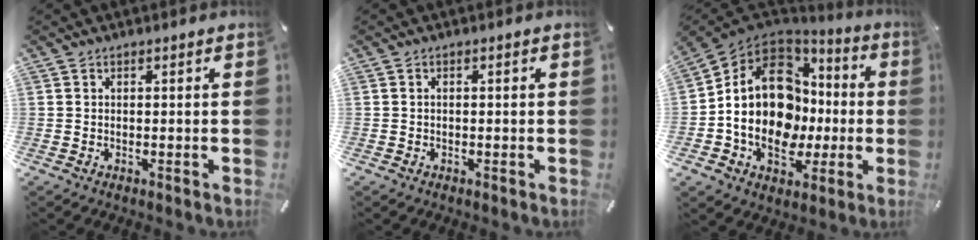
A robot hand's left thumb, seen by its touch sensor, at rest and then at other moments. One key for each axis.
{"total": 0.6, "fx": -0.2, "fy": 0.4, "fz": 0.4, "tx": -0.008, "ty": 0.002, "tz": -0.005}
{"total": 18.6, "fx": -1.0, "fy": 14.7, "fz": 11.2, "tx": -0.218, "ty": 0.008, "tz": -0.012}